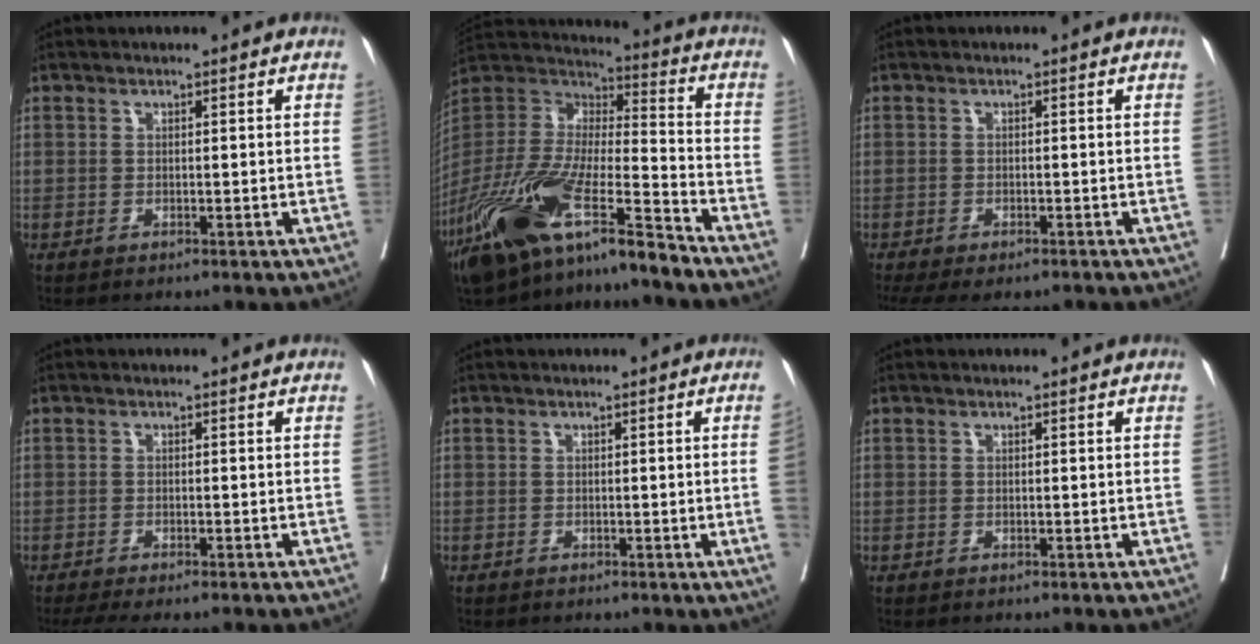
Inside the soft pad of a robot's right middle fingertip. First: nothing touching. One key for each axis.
{"total": 20.7, "fx": -14.1, "fy": 3.2, "fz": 14.7, "tx": -0.323, "ty": -0.042, "tz": -0.265}
{"total": 9.3, "fx": -7.3, "fy": 3.4, "fz": 4.8, "tx": -0.103, "ty": -0.008, "tz": -0.102}
{"total": 5.6, "fx": -4.6, "fy": 1.0, "fz": 2.9, "tx": -0.042, "ty": -0.012, "tz": -0.073}
{"total": 2.0, "fx": -0.3, "fy": -0.9, "fz": 1.7, "tx": -0.018, "ty": -0.001, "tz": -0.004}
{"total": 0.0}